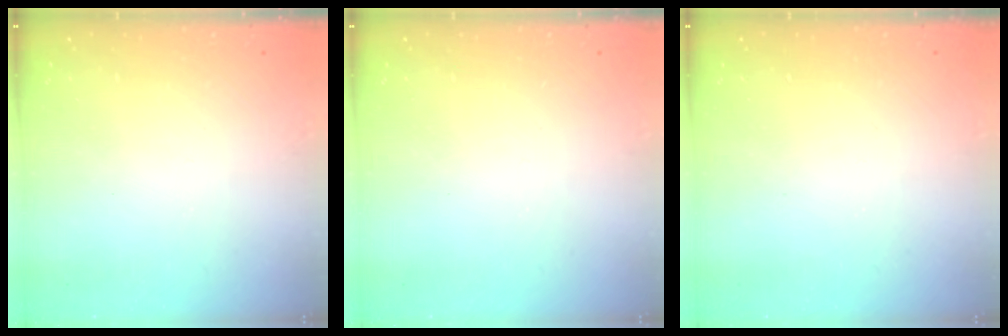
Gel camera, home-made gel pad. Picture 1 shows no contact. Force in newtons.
{"total": 0.0}
{"total": 0.0}